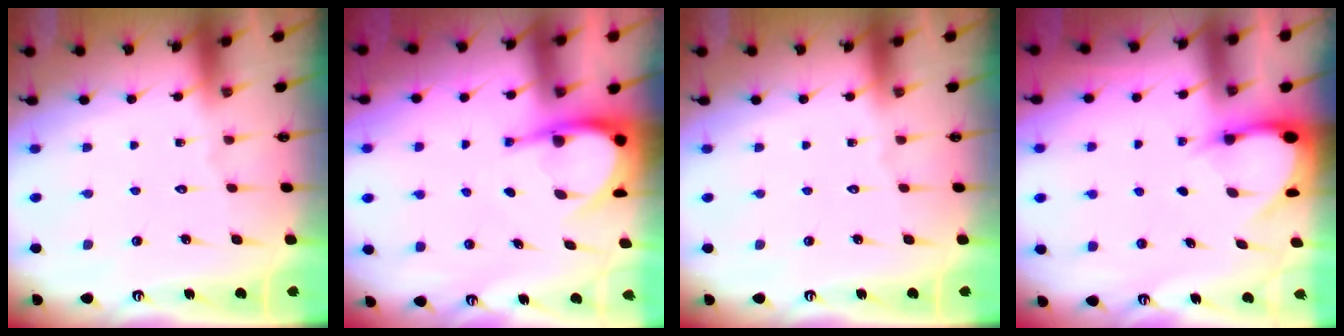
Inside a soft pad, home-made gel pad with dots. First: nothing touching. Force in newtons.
{"total": 6.4, "press": 6.4, "slide": 0.5}
{"total": 0.0}
{"total": 3.4, "press": 3.4, "slide": 0.2}